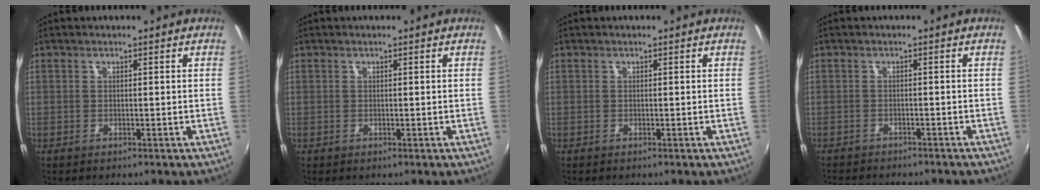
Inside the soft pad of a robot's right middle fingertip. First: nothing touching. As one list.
[{"total": 0.0}, {"total": 0.0}, {"total": 6.6, "force": [-6.1, 1.5, 2.3], "torque": [-0.057, -0.015, -0.087]}]